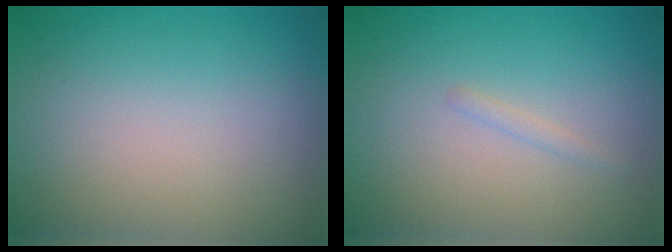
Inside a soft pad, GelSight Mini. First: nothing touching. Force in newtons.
{"total": 0.6, "press": 0.6, "slide": 0.0}